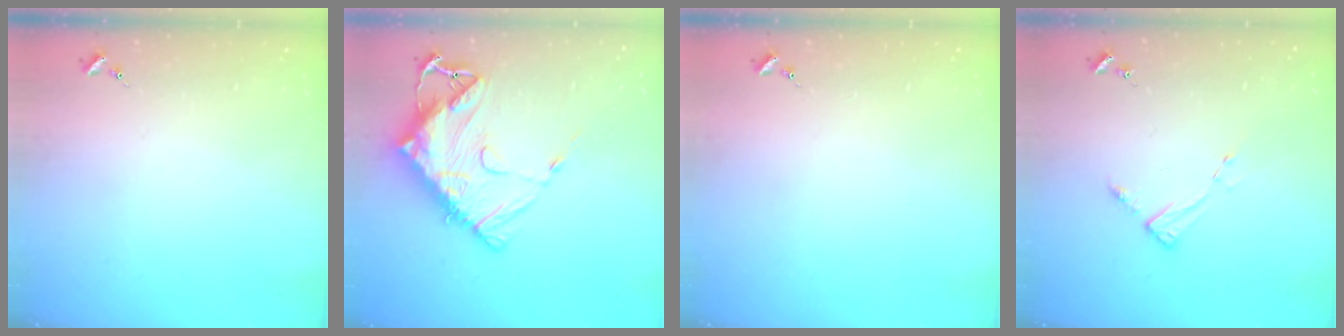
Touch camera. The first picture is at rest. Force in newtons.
{"total": 18.7, "press": 18.6, "slide": 1.9}
{"total": 0.0}
{"total": 3.4, "press": 3.4, "slide": 0.4}